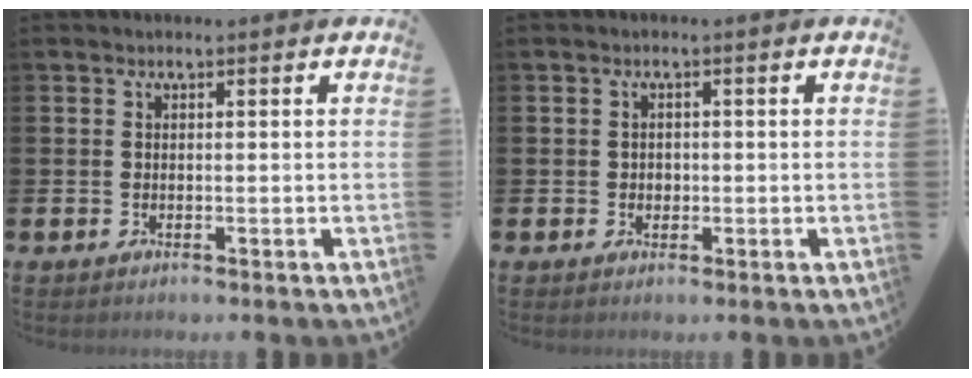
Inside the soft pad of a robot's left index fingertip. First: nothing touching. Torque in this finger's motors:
{"motor_torque": [0.08, -0.02, 0.01, 0.00]}